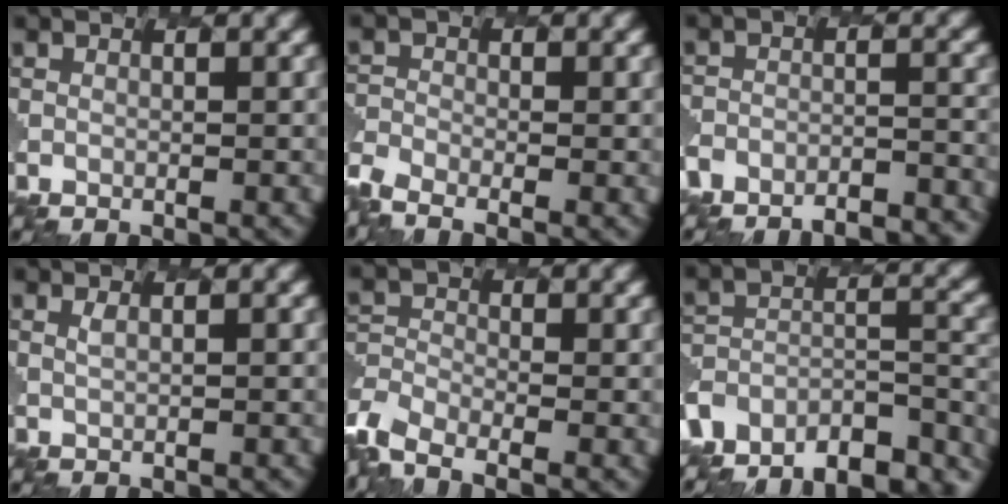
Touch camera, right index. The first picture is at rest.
{"total": 5.6, "force": [-4.9, 1.5, 2.3], "torque": [-0.062, -0.015, -0.086]}
{"total": 11.5, "force": [-11.1, 3.0, 0.9], "torque": [0.001, 0.015, -0.132]}
{"total": 0.7, "force": [0.5, 0.3, 0.5], "torque": [-0.016, 0.003, 0.007]}
{"total": 6.0, "force": [-4.9, 2.5, 2.3], "torque": [-0.057, -0.006, -0.100]}
{"total": 9.9, "force": [-8.5, 4.3, 2.7], "torque": [-0.064, -0.006, -0.129]}